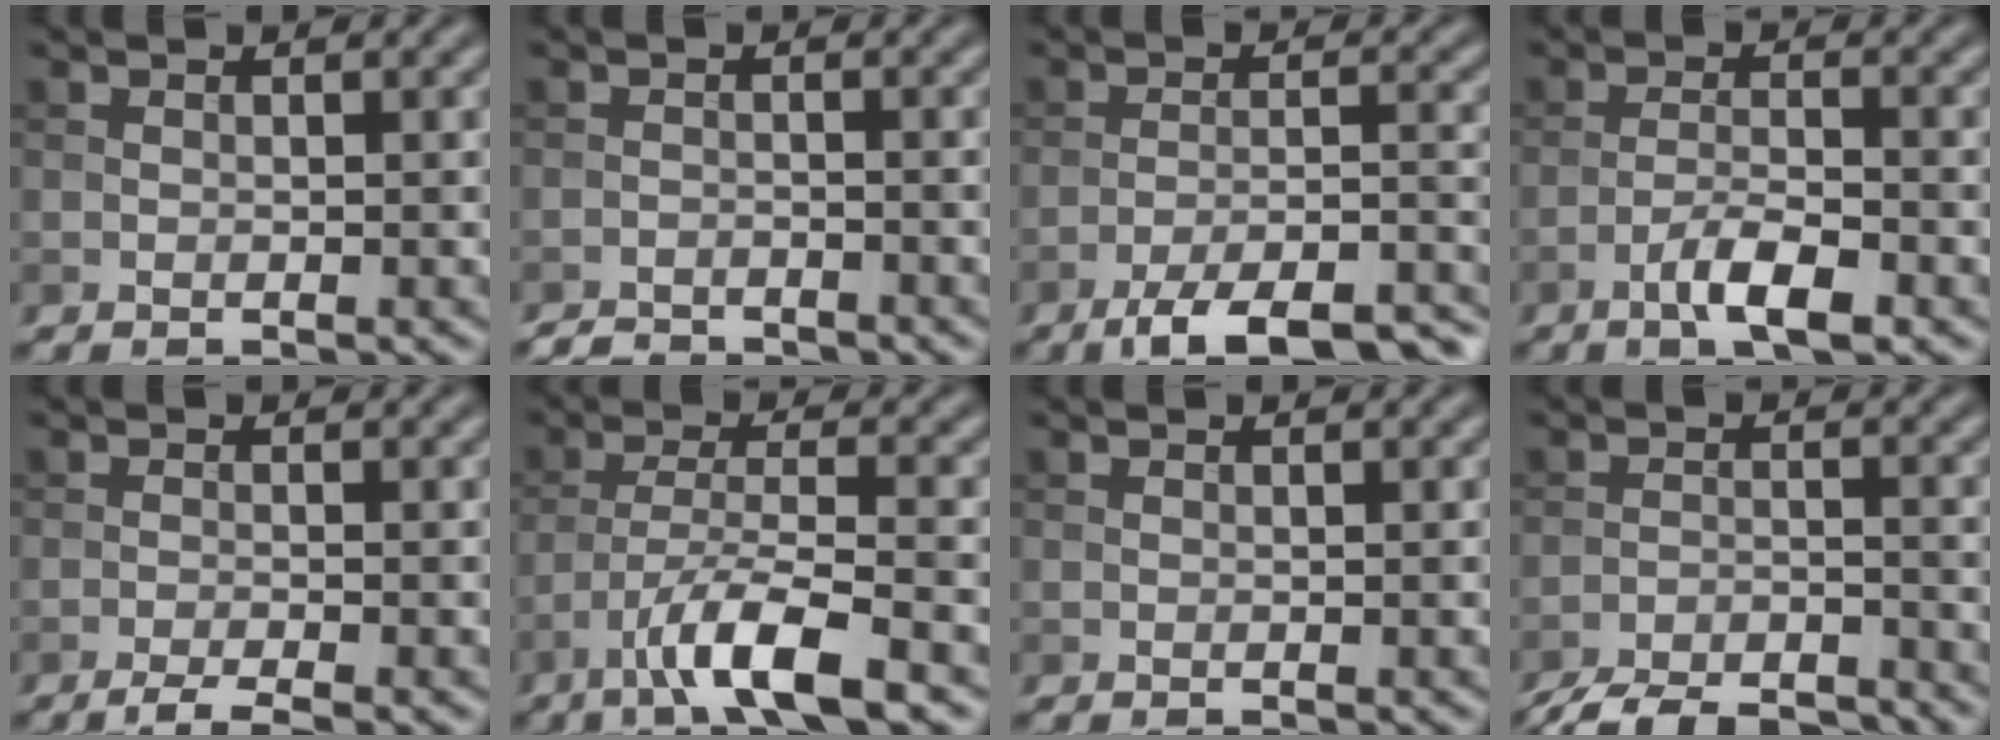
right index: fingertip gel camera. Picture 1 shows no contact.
{"total": 2.1, "force": [-2.0, 0.4, 0.2], "torque": [0.002, -0.001, -0.039]}
{"total": 9.9, "force": [-7.9, 2.4, 5.5], "torque": [-0.079, -0.009, -0.118]}
{"total": 3.8, "force": [-2.2, 0.9, 3.0], "torque": [-0.060, 0.005, -0.044]}
{"total": 2.3, "force": [-1.6, 0.3, 1.6], "torque": [-0.026, 0.000, -0.037]}
{"total": 6.4, "force": [-3.9, 1.2, 5.0], "torque": [-0.086, 0.003, -0.075]}
{"total": 0.0}
{"total": 8.2, "force": [-7.6, 1.6, 2.7], "torque": [-0.046, -0.017, -0.126]}